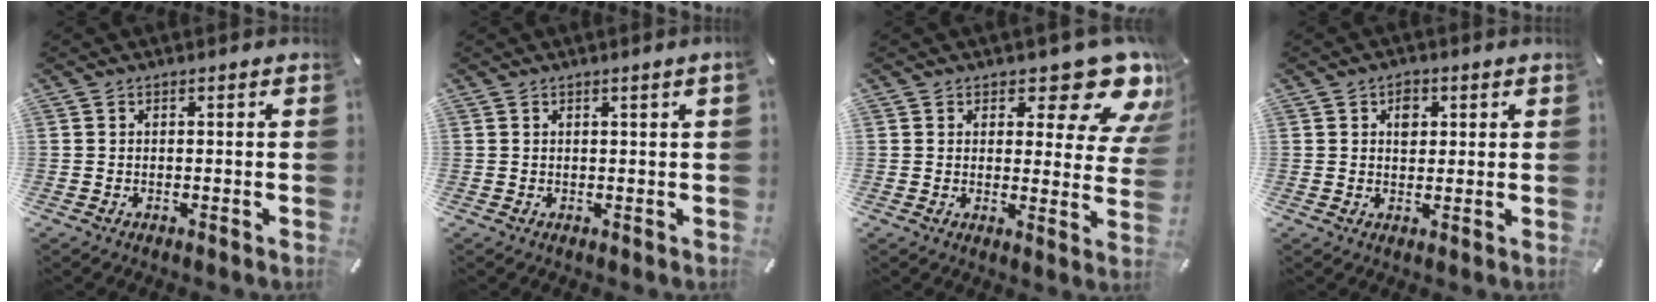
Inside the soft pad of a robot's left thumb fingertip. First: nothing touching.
{"total": 1.3, "force": [0.6, -0.1, 1.1], "torque": [-0.020, -0.002, 0.010]}
{"total": 13.5, "force": [8.5, 5.9, 8.6], "torque": [-0.097, -0.066, 0.141]}
{"total": 3.4, "force": [1.1, 2.6, 1.9], "torque": [-0.019, -0.003, 0.013]}